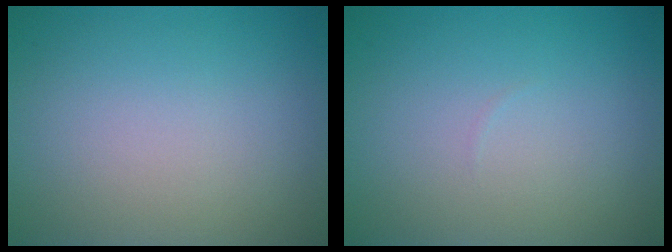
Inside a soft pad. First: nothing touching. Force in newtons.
{"total": 0.0}